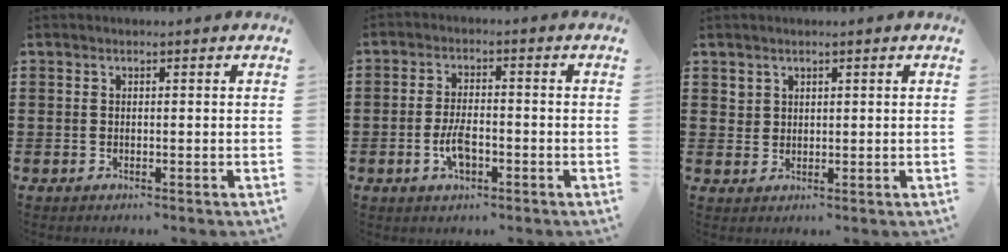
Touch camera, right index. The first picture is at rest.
{"total": 4.8, "force": [-1.6, 2.0, 4.0], "torque": [-0.089, -0.001, -0.034]}
{"total": 1.8, "force": [1.5, 1.1, 0.1], "torque": [-0.006, 0.002, 0.029]}